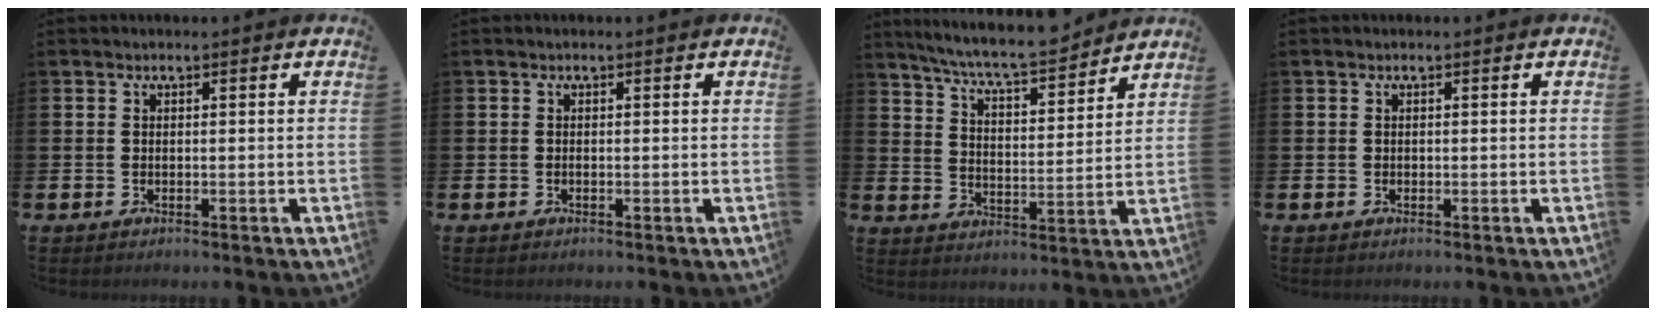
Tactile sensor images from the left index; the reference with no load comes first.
{"total": 0.0}
{"total": 7.6, "force": [7.2, 0.2, 2.3], "torque": [-0.075, -0.046, 0.128]}
{"total": 0.0}